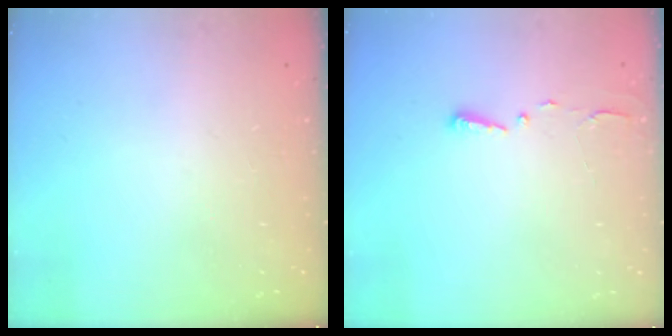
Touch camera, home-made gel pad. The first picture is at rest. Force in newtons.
{"total": 2.7, "press": 2.7, "slide": 0.4}